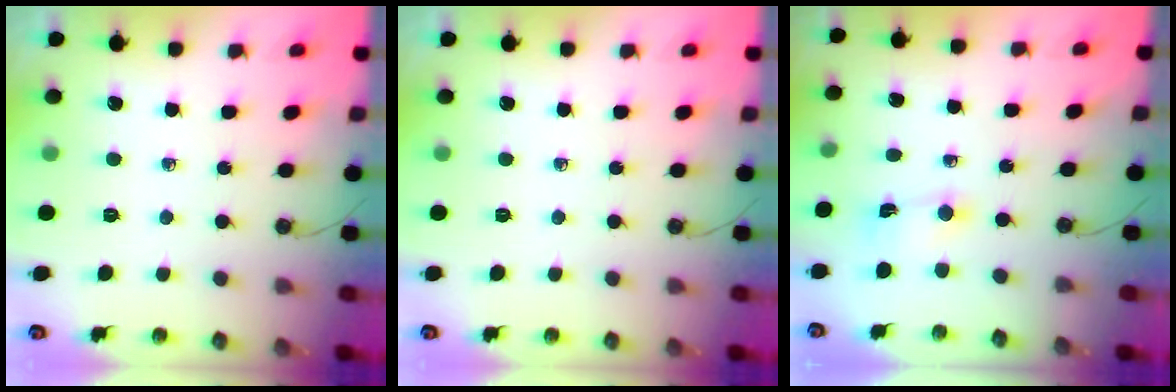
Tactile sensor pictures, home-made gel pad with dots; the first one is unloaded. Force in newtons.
{"total": 0.0}
{"total": 2.0, "press": 2.0, "slide": 0.2}